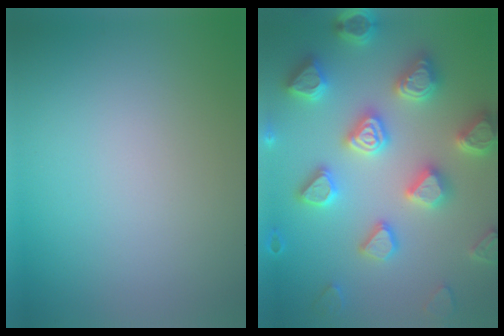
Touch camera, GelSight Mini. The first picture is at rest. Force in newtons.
{"total": 7.4, "press": 7.2, "slide": 1.7}